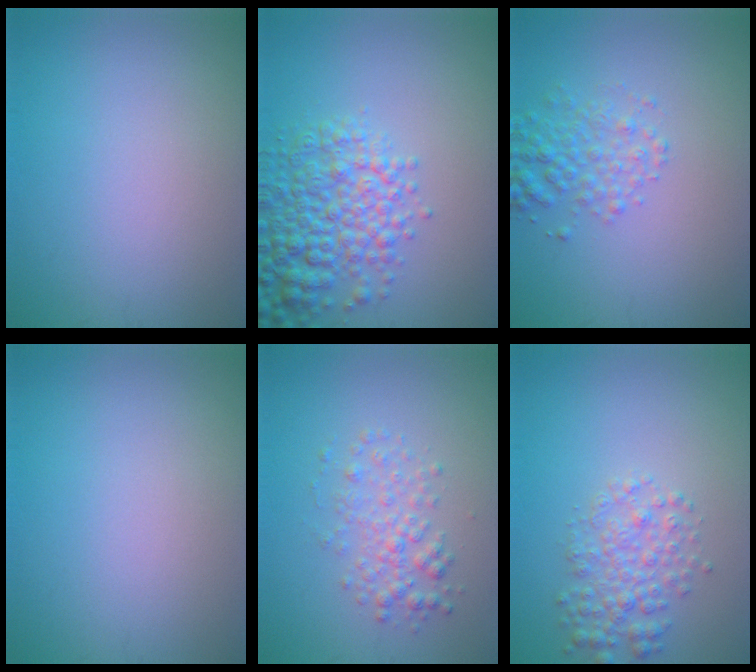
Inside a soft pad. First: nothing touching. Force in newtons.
{"total": 6.2, "press": 6.2, "slide": 0.2}
{"total": 2.7, "press": 2.7, "slide": 0.1}
{"total": 0.0}
{"total": 2.5, "press": 2.5, "slide": 0.0}
{"total": 3.1, "press": 3.1, "slide": 0.1}